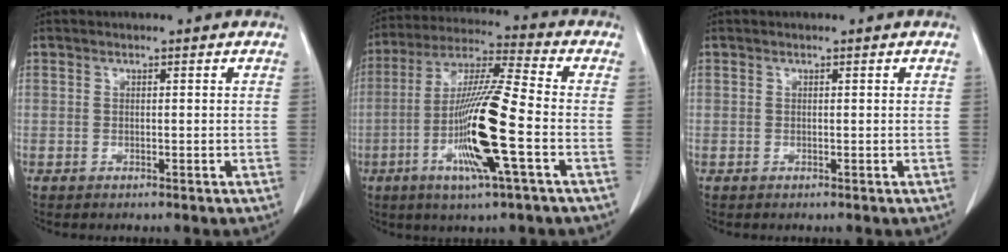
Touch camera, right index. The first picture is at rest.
{"total": 15.4, "force": [-4.4, 0.1, 14.8], "torque": [-0.292, -0.012, -0.089]}
{"total": 0.0}